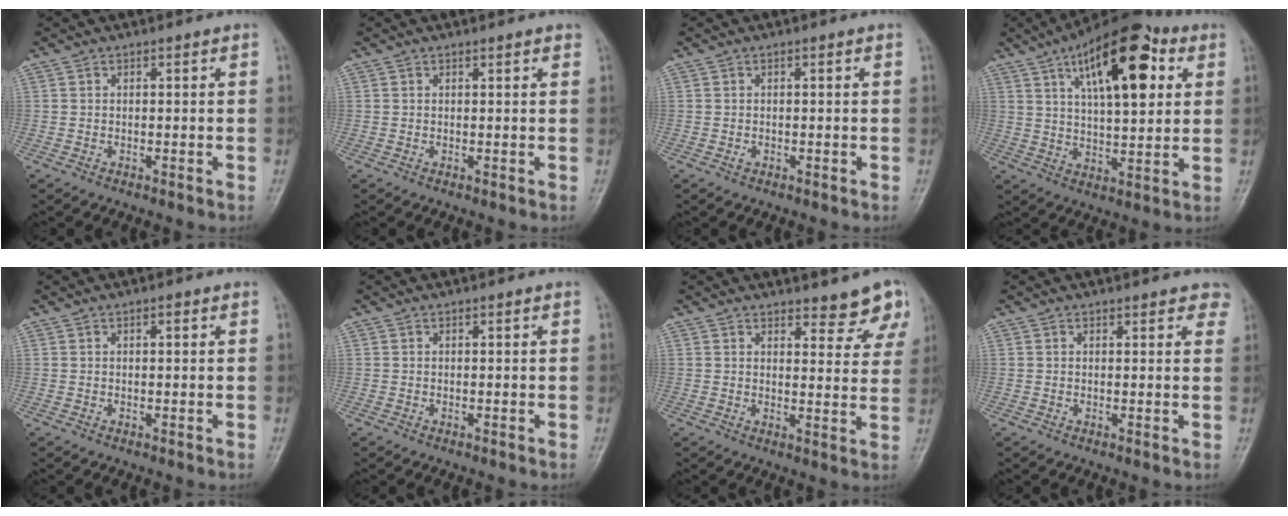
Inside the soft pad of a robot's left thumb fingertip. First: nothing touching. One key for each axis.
{"total": 0.8, "fx": 0.6, "fy": 0.2, "fz": 0.5, "tx": -0.005, "ty": -0.001, "tz": 0.006}
{"total": 0.7, "fx": -0.2, "fy": 0.5, "fz": 0.5, "tx": -0.005, "ty": 0.003, "tz": -0.003}
{"total": 18.6, "fx": 7.3, "fy": 7.7, "fz": 15.3, "tx": -0.210, "ty": -0.007, "tz": 0.109}
{"total": 0.9, "fx": 0.3, "fy": 0.3, "fz": 0.7, "tx": -0.010, "ty": 0.002, "tz": 0.002}
{"total": 0.0}
{"total": 6.8, "fx": 5.8, "fy": 2.4, "fz": 2.6, "tx": 0.001, "ty": -0.039, "tz": 0.058}
{"total": 3.2, "fx": 2.6, "fy": 1.4, "fz": 1.4, "tx": 0.010, "ty": -0.005, "tz": 0.020}